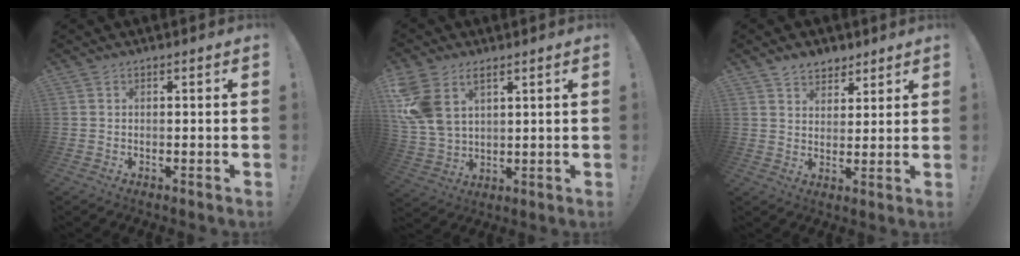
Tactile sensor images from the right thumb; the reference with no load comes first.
{"total": 10.7, "force": [5.2, 6.9, 6.2], "torque": [-0.129, -0.024, 0.103]}
{"total": 5.9, "force": [4.5, 3.8, 0.8], "torque": [-0.009, -0.030, 0.085]}